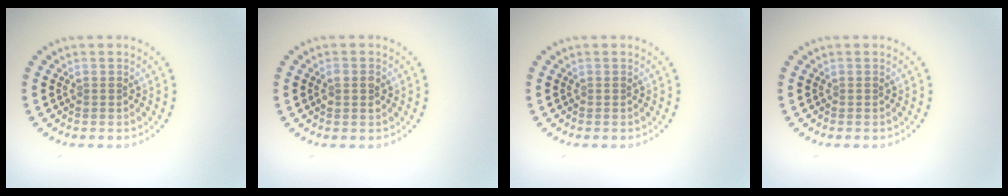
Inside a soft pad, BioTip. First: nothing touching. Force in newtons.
{"total": 1.3, "press": 1.3, "slide": 0.1}
{"total": 0.0}
{"total": 0.0}